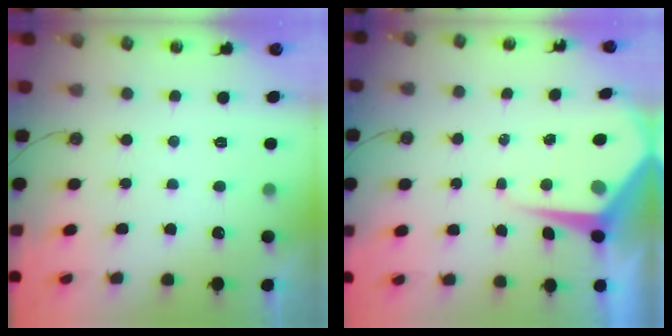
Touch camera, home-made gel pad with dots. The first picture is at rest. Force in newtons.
{"total": 7.5, "press": 7.5, "slide": 0.6}